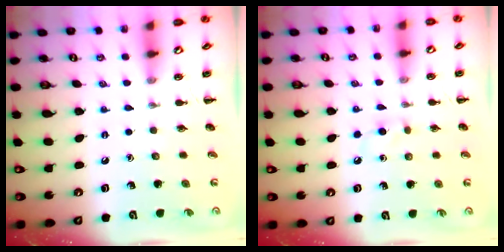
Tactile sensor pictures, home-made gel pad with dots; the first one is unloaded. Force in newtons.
{"total": 2.6, "press": 2.4, "slide": 1.1}